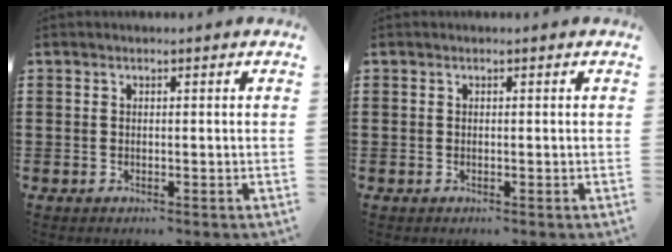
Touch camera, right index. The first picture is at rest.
{"total": 0.0}